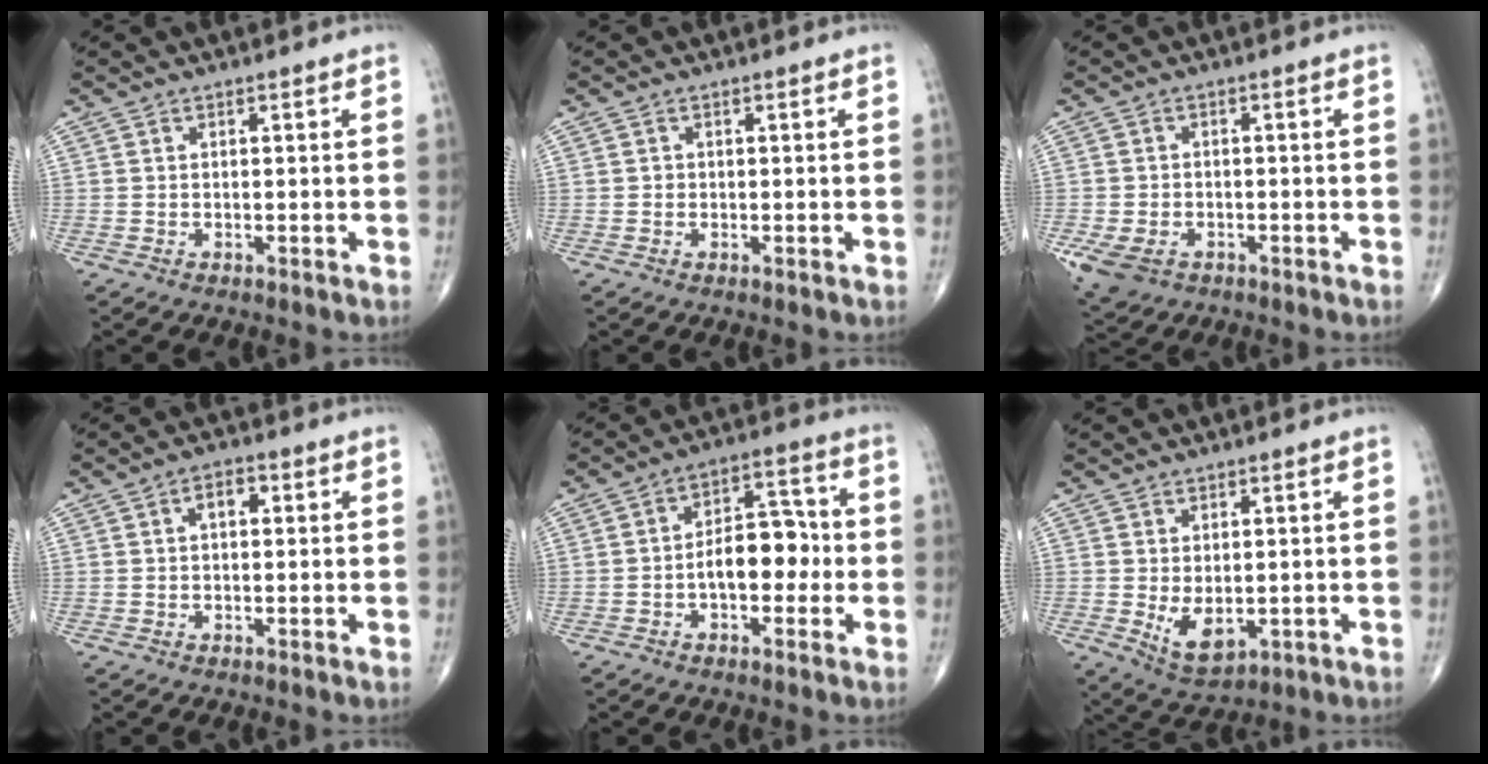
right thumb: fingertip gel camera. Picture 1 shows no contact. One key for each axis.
{"total": 0.6, "fx": 0.0, "fy": 0.6, "fz": 0.1, "tx": 0.002, "ty": 0.002, "tz": 0.000}
{"total": 6.2, "fx": -2.8, "fy": 4.4, "fz": 3.4, "tx": -0.072, "ty": 0.004, "tz": -0.042}
{"total": 3.1, "fx": 0.7, "fy": 1.8, "fz": 2.4, "tx": -0.033, "ty": 0.011, "tz": 0.007}
{"total": 9.7, "fx": -1.6, "fy": 5.6, "fz": 7.7, "tx": -0.091, "ty": 0.035, "tz": -0.035}
{"total": 6.2, "fx": -0.7, "fy": 3.6, "fz": 5.0, "tx": -0.073, "ty": -0.012, "tz": 0.005}